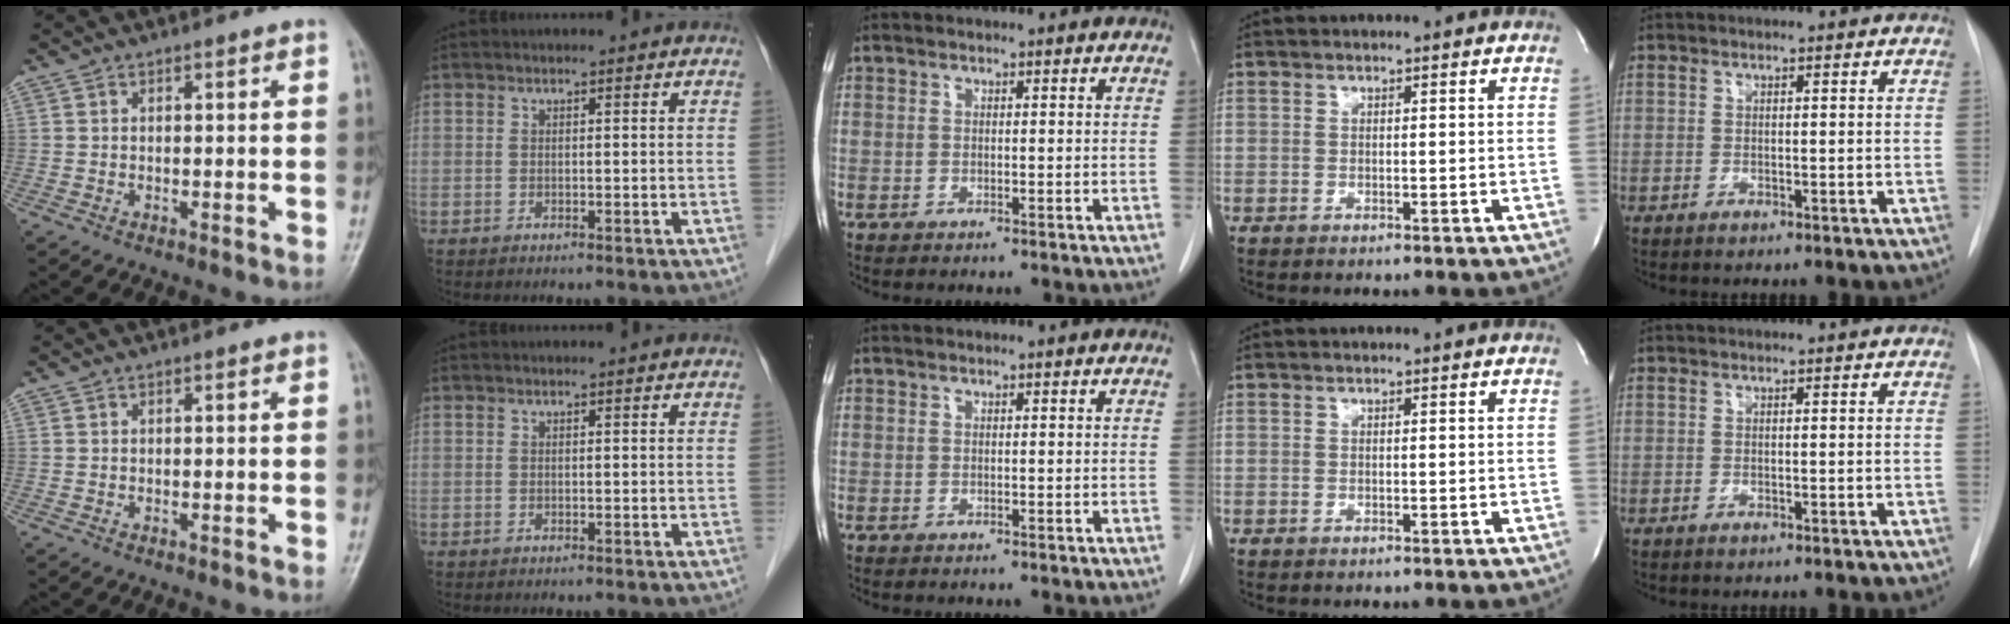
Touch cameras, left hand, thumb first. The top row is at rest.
{}